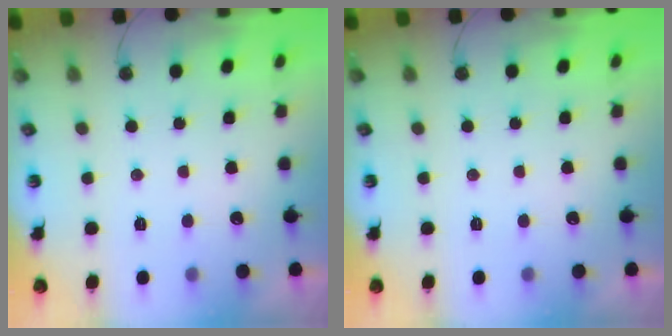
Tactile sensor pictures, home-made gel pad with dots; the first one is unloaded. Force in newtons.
{"total": 0.0}